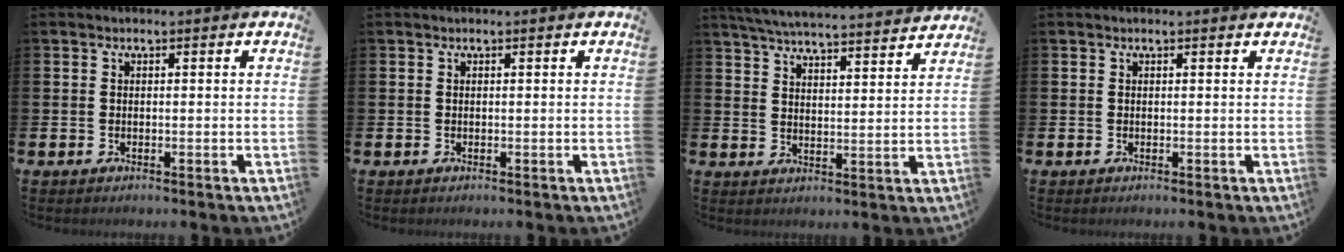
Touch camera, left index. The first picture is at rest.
{"total": 0.0}
{"total": 5.6, "force": [5.5, 0.1, 1.0], "torque": [-0.033, -0.044, 0.094]}
{"total": 0.0}